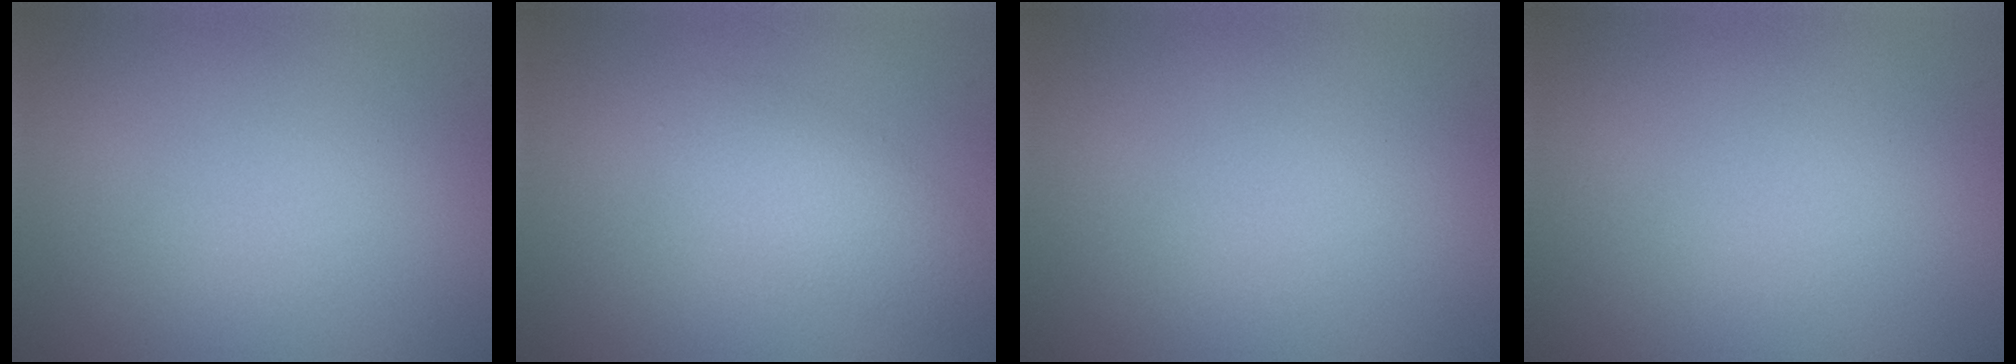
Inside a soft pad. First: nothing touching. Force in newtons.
{"total": 3.1, "press": 3.1, "slide": 0.1}
{"total": 0.0}
{"total": 0.0}